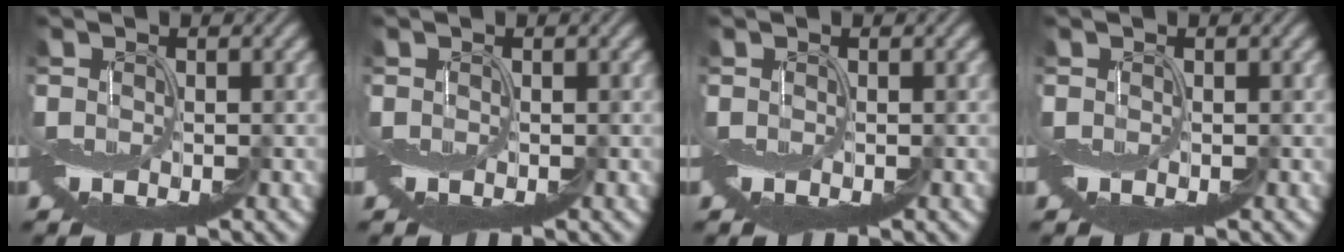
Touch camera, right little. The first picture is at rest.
{"total": 0.0}
{"total": 0.0}
{"total": 0.0}